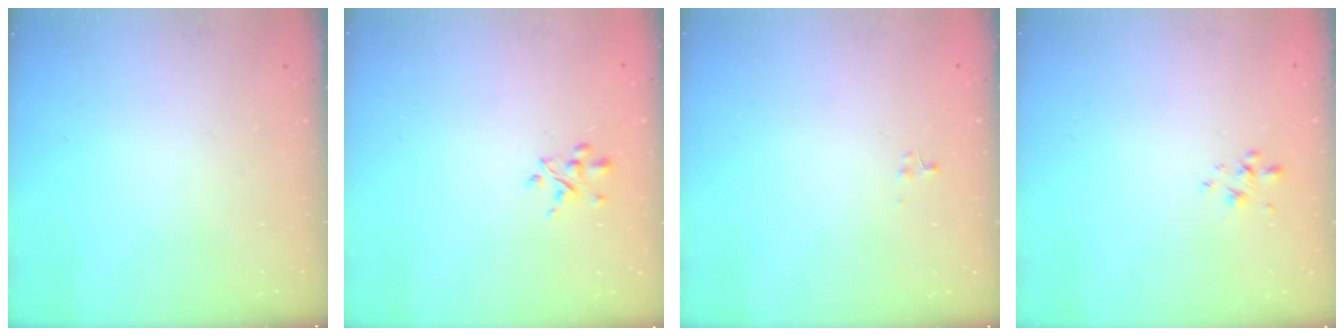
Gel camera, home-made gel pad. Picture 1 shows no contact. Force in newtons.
{"total": 3.0, "press": 2.8, "slide": 1.1}
{"total": 0.0}
{"total": 1.4, "press": 1.3, "slide": 0.6}